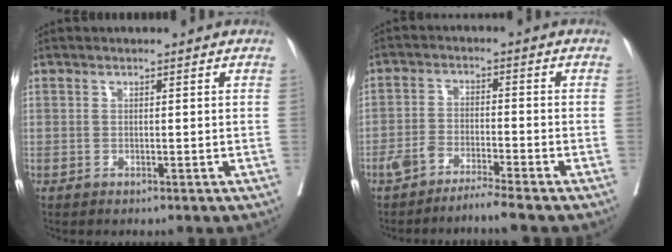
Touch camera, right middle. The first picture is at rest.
{"total": 4.3, "force": [-3.7, -0.5, 2.1], "torque": [-0.042, -0.008, -0.076]}